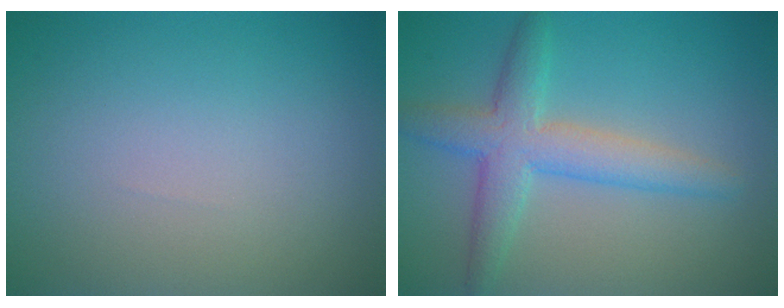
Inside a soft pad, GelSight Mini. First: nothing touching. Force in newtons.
{"total": 4.6, "press": 4.6, "slide": 0.1}